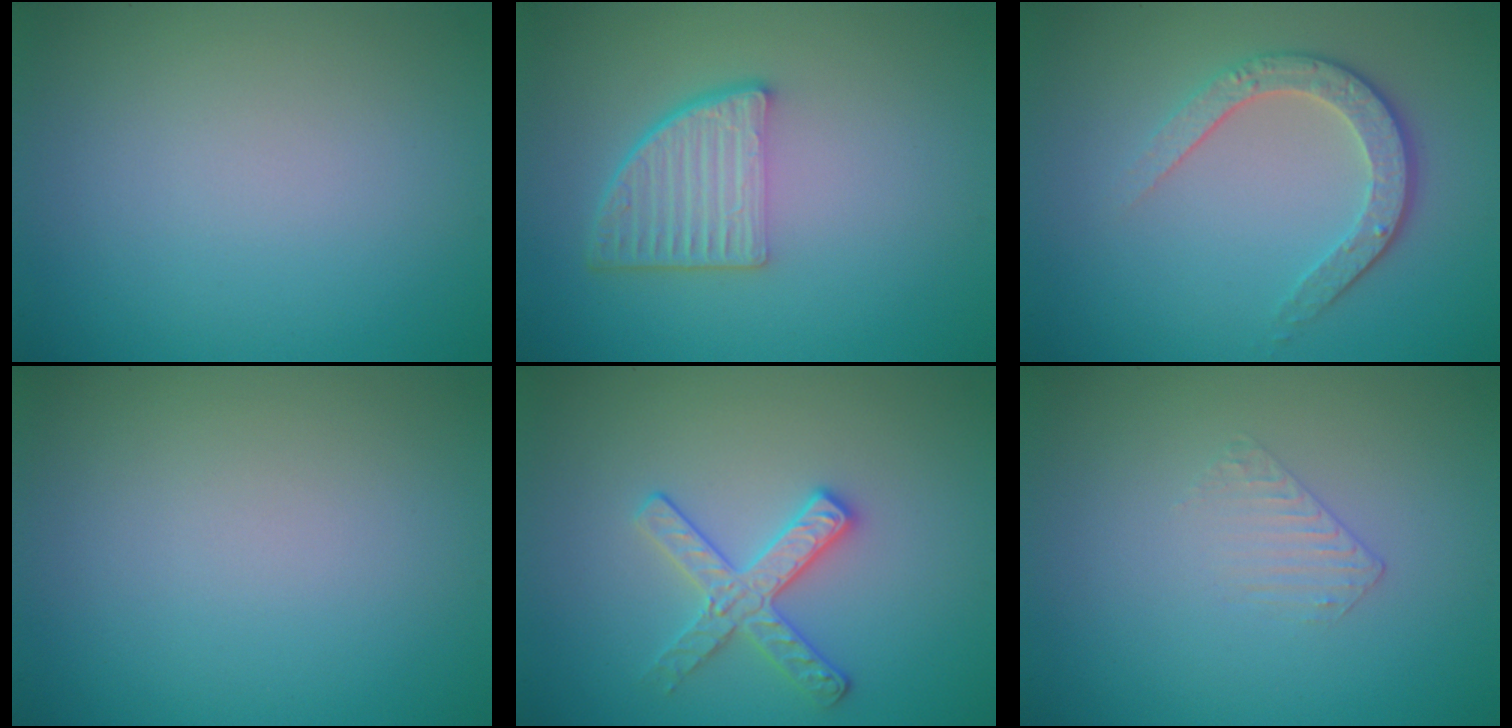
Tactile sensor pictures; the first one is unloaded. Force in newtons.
{"total": 4.8, "press": 3.4, "slide": 3.4}
{"total": 3.5, "press": 2.7, "slide": 2.2}
{"total": 0.0}
{"total": 2.8, "press": 2.8, "slide": 0.3}
{"total": 0.9, "press": 0.2, "slide": 0.9}